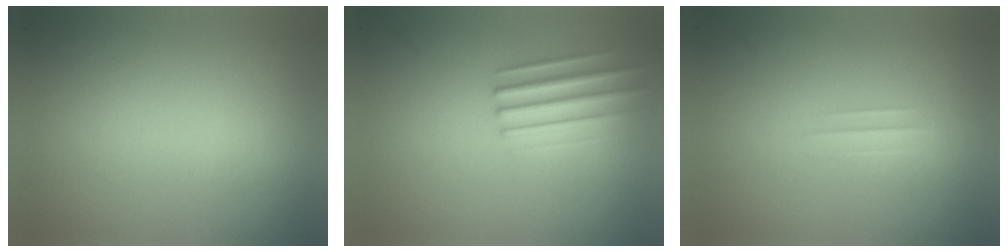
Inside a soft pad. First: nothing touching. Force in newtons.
{"total": 3.0}
{"total": 1.0}